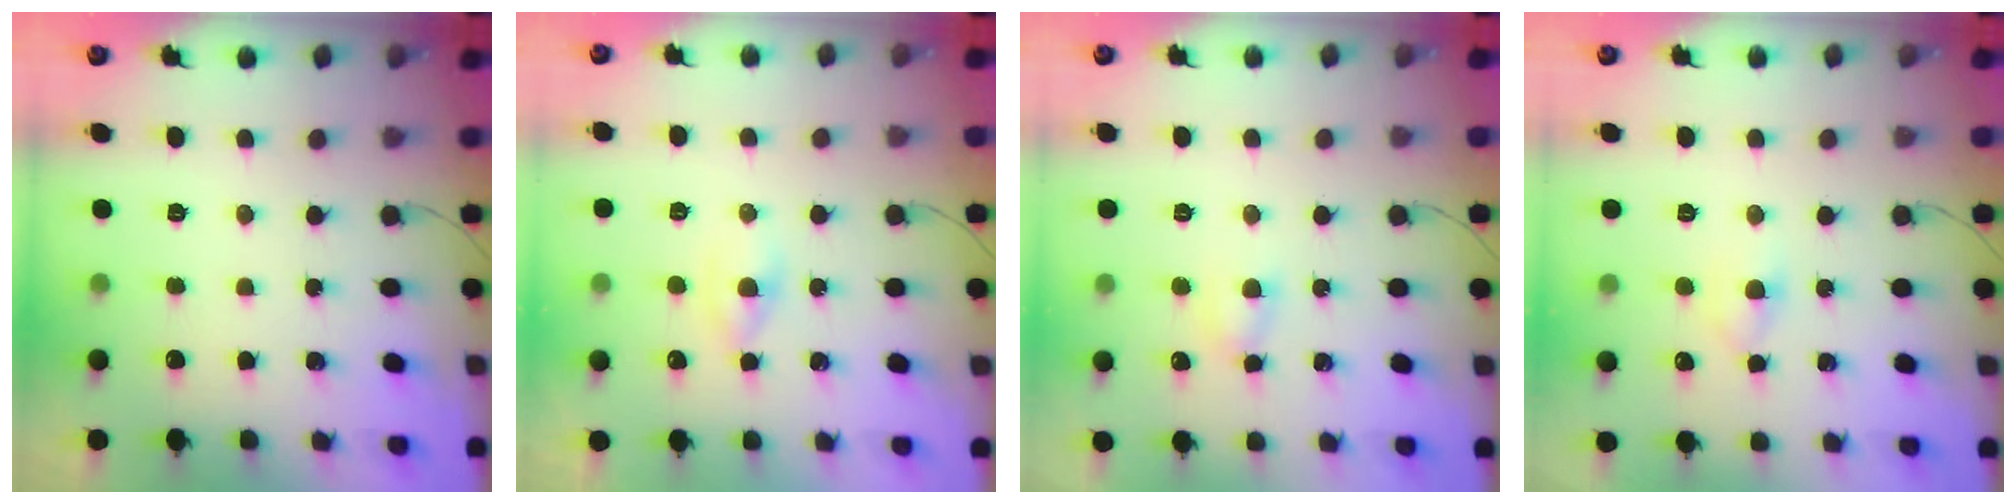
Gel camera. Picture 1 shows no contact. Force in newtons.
{"total": 1.4, "press": 1.1, "slide": 0.9}
{"total": 4.3, "press": 4.1, "slide": 1.3}
{"total": 3.9, "press": 3.6, "slide": 1.5}